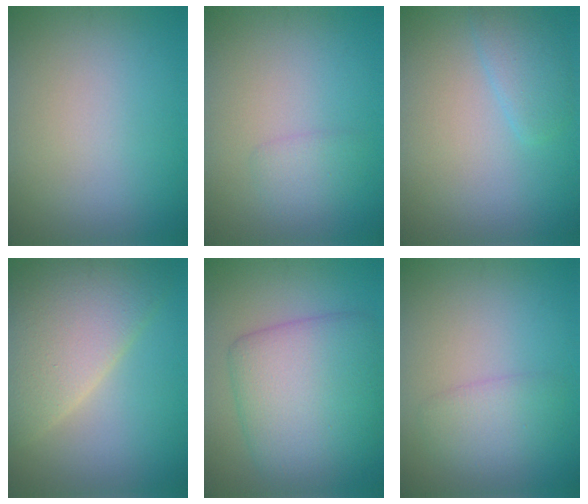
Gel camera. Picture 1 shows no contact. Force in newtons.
{"total": 1.4, "press": 1.4, "slide": 0.1}
{"total": 2.4, "press": 2.4, "slide": 0.2}
{"total": 7.6, "press": 7.6, "slide": 0.4}
{"total": 8.2, "press": 8.2, "slide": 0.1}
{"total": 2.2, "press": 2.2, "slide": 0.2}